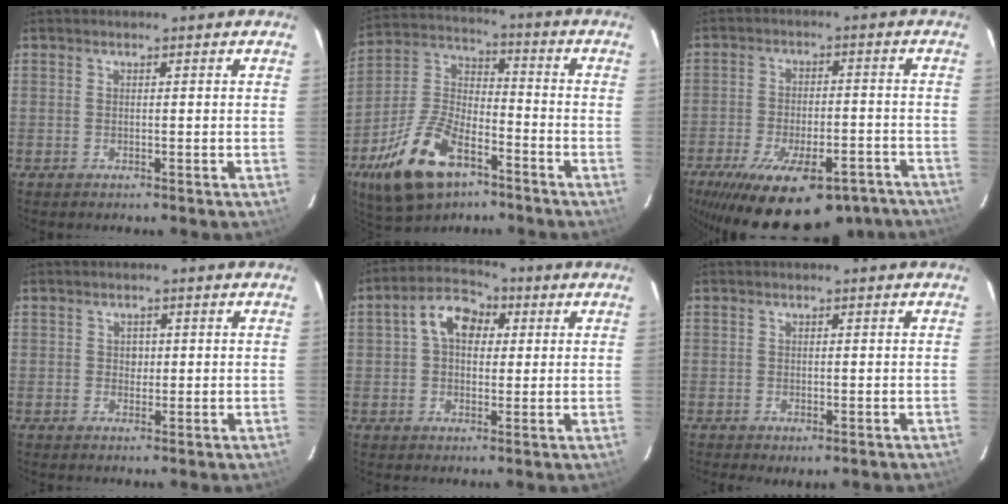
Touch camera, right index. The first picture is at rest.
{"total": 18.1, "force": [-9.8, 9.0, 12.2], "torque": [-0.260, -0.002, -0.175]}
{"total": 24.8, "force": [-17.7, 9.7, 14.4], "torque": [-0.271, -0.033, -0.244]}
{"total": 1.6, "force": [0.1, 1.5, 0.5], "torque": [-0.004, 0.004, 0.002]}
{"total": 8.0, "force": [2.0, 5.6, 5.3], "torque": [-0.098, 0.034, 0.031]}
{"total": 1.4, "force": [-0.6, 1.0, 0.9], "torque": [-0.017, -0.006, -0.007]}